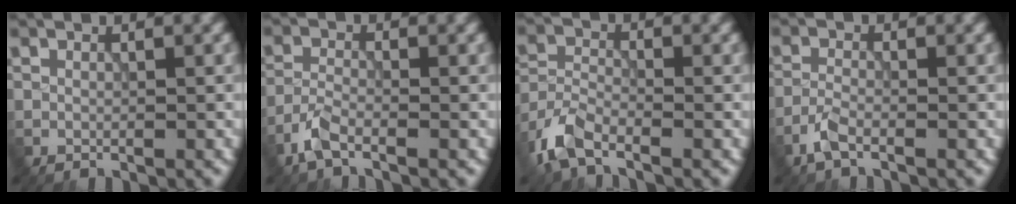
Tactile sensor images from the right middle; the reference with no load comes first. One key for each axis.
{"total": 2.7, "fx": -1.9, "fy": 0.8, "fz": 1.7, "tx": -0.043, "ty": -0.001, "tz": -0.049}
{"total": 4.4, "fx": -3.1, "fy": 1.8, "fz": 2.6, "tx": -0.058, "ty": -0.006, "tz": -0.077}
{"total": 2.1, "fx": -1.5, "fy": 0.6, "fz": 1.4, "tx": -0.036, "ty": 0.000, "tz": -0.039}